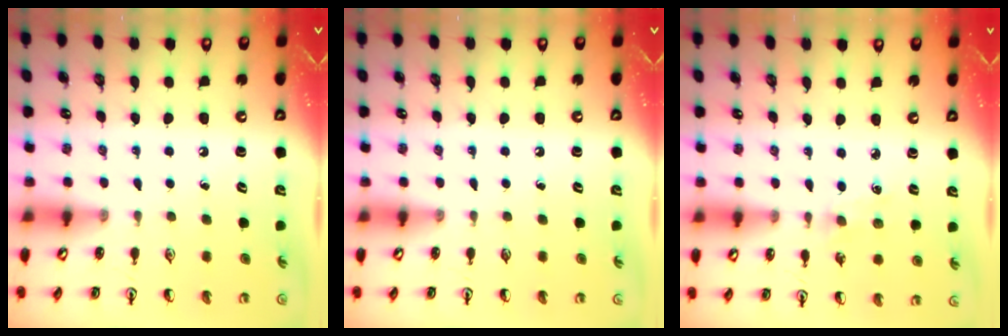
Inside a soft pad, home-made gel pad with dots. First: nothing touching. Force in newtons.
{"total": 0.0}
{"total": 2.8, "press": 2.7, "slide": 0.4}